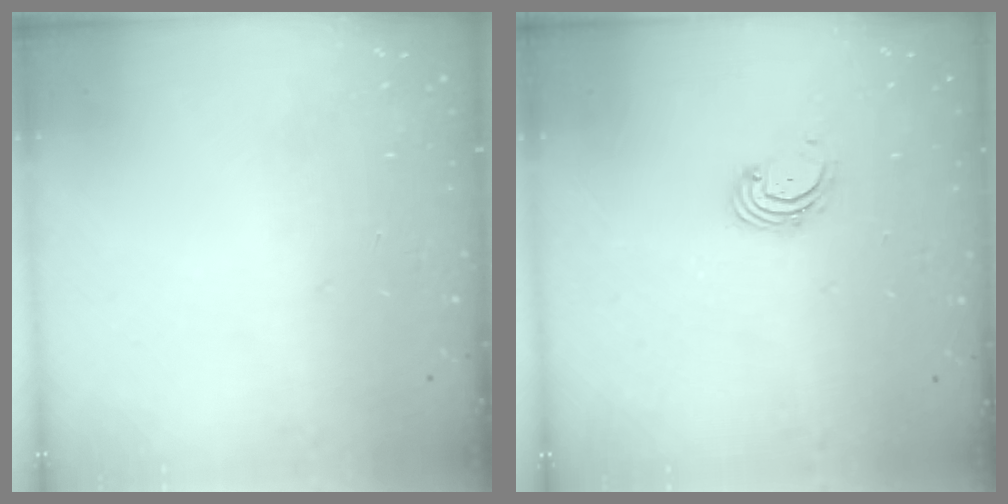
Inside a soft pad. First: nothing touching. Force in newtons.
{"total": 2.0, "press": 1.9, "slide": 0.6}